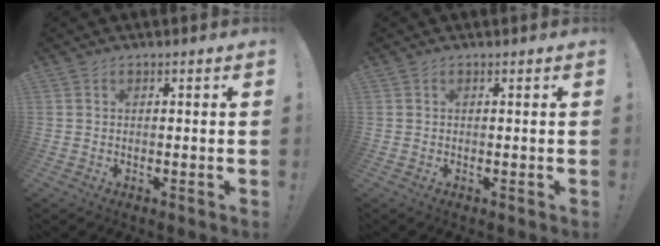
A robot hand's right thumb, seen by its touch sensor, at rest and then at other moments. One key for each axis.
{"total": 0.0}